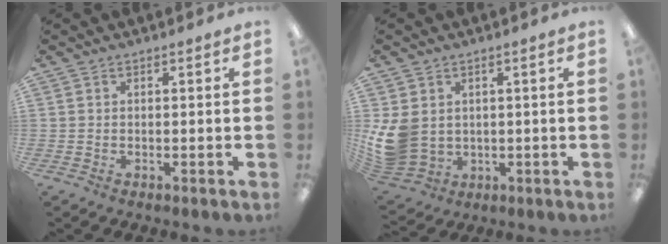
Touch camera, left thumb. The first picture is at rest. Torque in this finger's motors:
{"motor_torque": [1.13, 1.23, 1.05, -0.38, 0.33]}